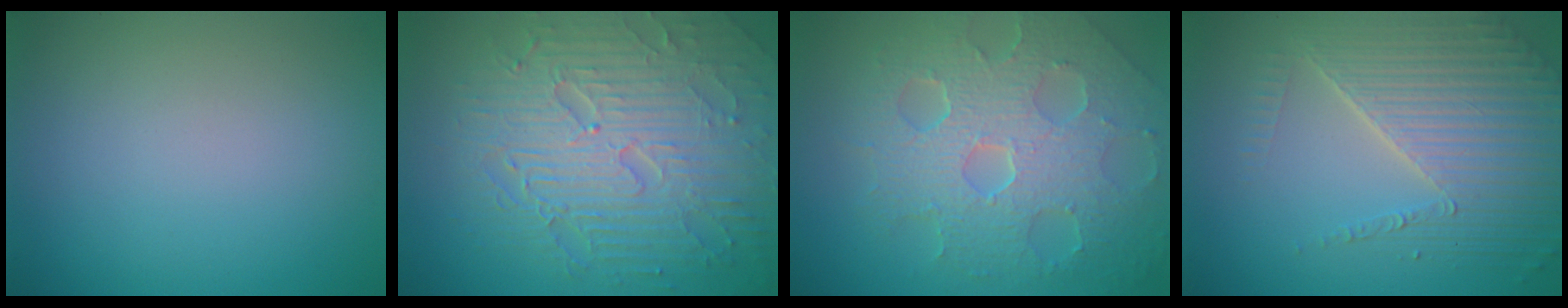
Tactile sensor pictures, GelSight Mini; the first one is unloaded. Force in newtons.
{"total": 9.0, "press": 6.4, "slide": 6.4}
{"total": 8.3, "press": 5.7, "slide": 6.0}
{"total": 6.3, "press": 4.8, "slide": 4.1}